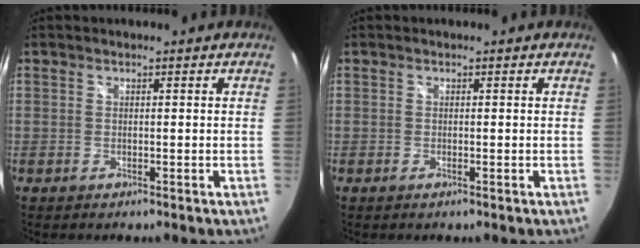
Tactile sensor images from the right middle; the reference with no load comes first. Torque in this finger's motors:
{"motor_torque": [0.12, 0.15, 0.02, 0.00]}